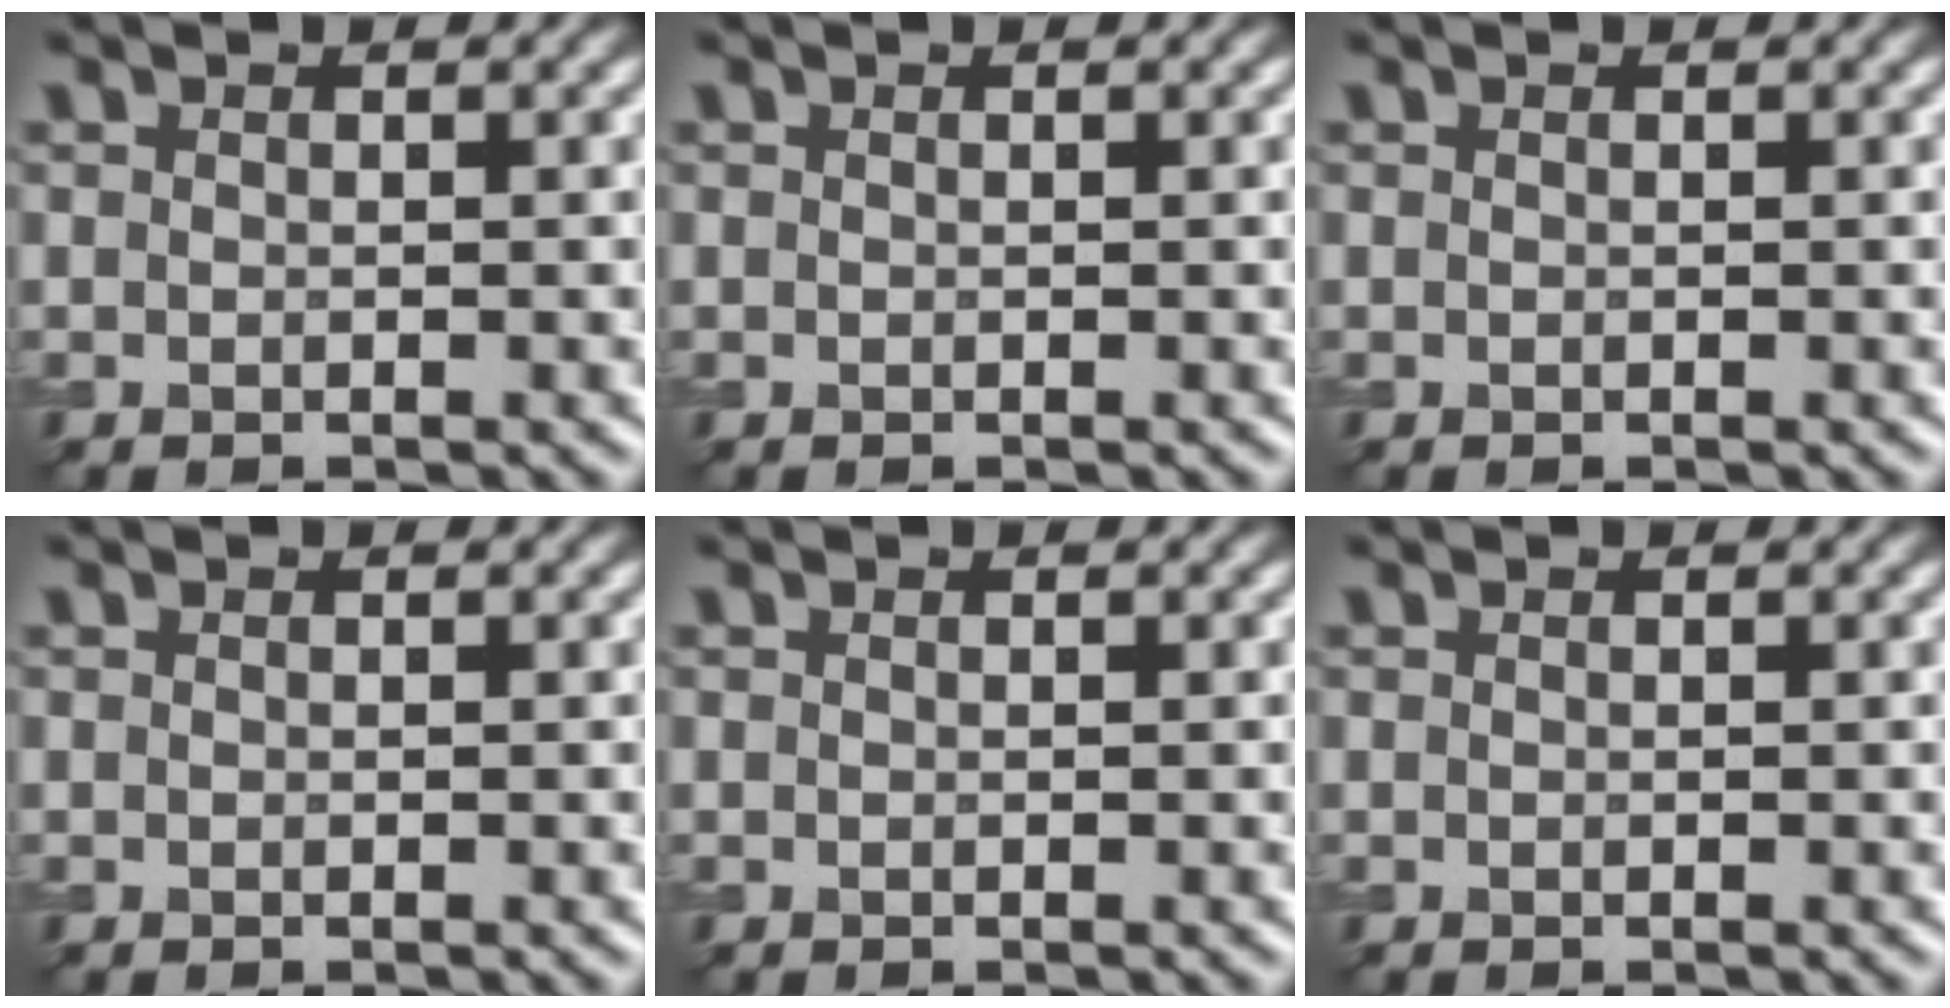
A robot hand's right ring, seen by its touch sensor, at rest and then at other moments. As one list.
[{"total": 0.0}, {"total": 0.0}, {"total": 0.0}, {"total": 0.0}, {"total": 0.0}]